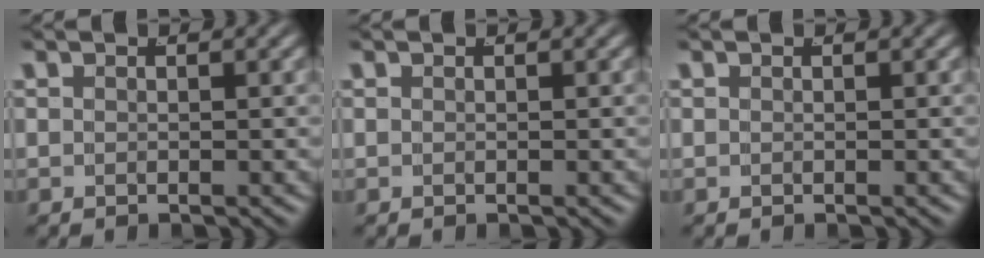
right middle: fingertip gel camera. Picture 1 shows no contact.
{"total": 0.0}
{"total": 0.0}